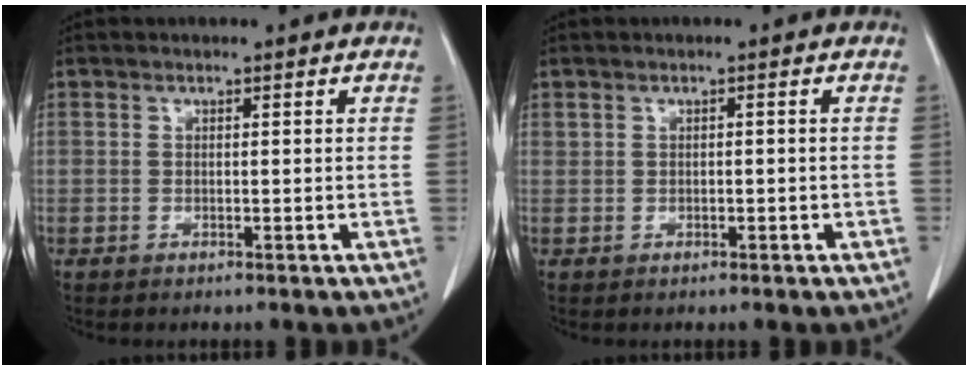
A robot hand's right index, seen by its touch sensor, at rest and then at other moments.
{"total": 0.7, "force": [-0.1, 0.4, 0.5], "torque": [-0.013, 0.003, 0.000]}